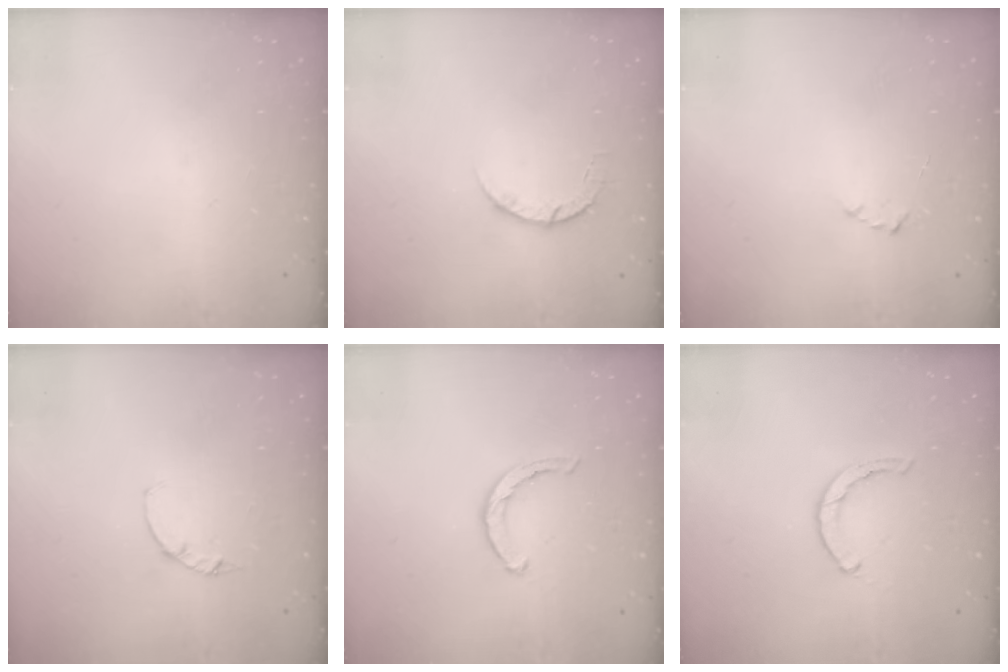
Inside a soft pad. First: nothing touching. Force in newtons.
{"total": 4.8, "press": 4.8, "slide": 0.6}
{"total": 2.2, "press": 2.1, "slide": 0.3}
{"total": 1.2, "press": 1.1, "slide": 0.3}
{"total": 2.1, "press": 2.1, "slide": 0.3}
{"total": 0.7, "press": 0.6, "slide": 0.2}